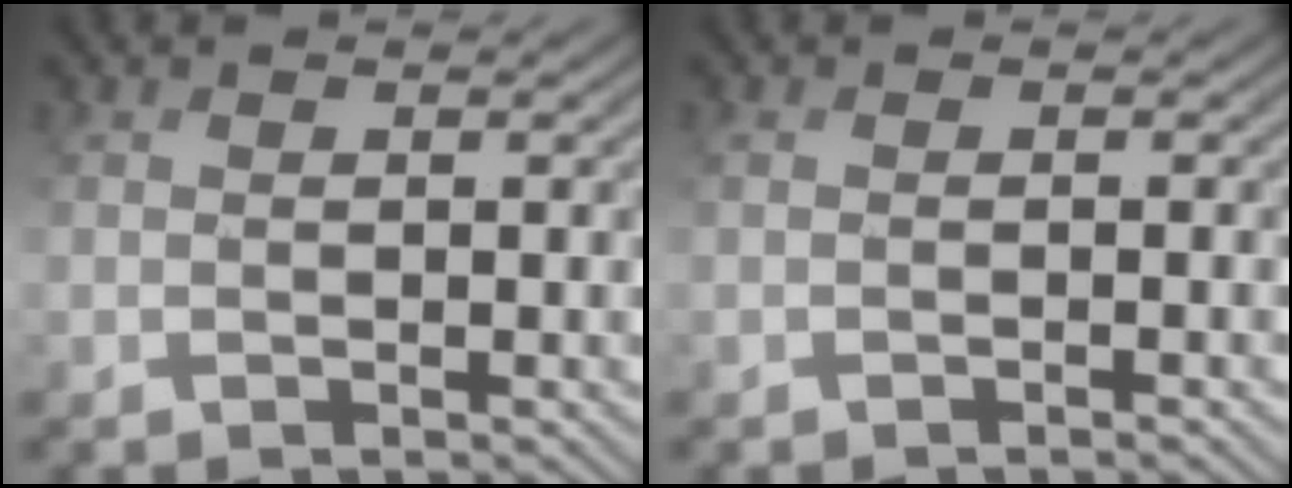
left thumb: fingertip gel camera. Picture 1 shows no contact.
{"total": 0.5, "force": [-0.3, -0.3, 0.2], "torque": [0.005, 0.008, -0.011]}